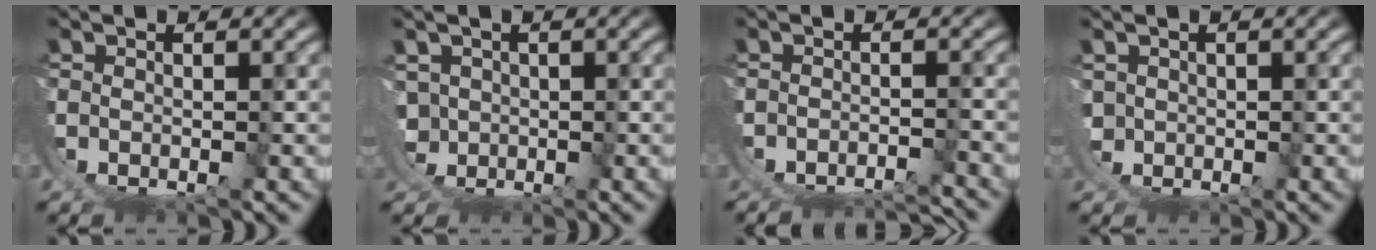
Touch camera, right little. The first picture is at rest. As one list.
[{"total": 5.6, "force": [-0.7, 5.1, 2.2], "torque": [-0.074, -0.038, -0.002]}, {"total": 7.4, "force": [-6.6, 2.6, 2.1], "torque": [-0.035, -0.021, -0.096]}, {"total": 2.4, "force": [-0.3, 2.2, 1.0], "torque": [-0.044, -0.029, 0.006]}]